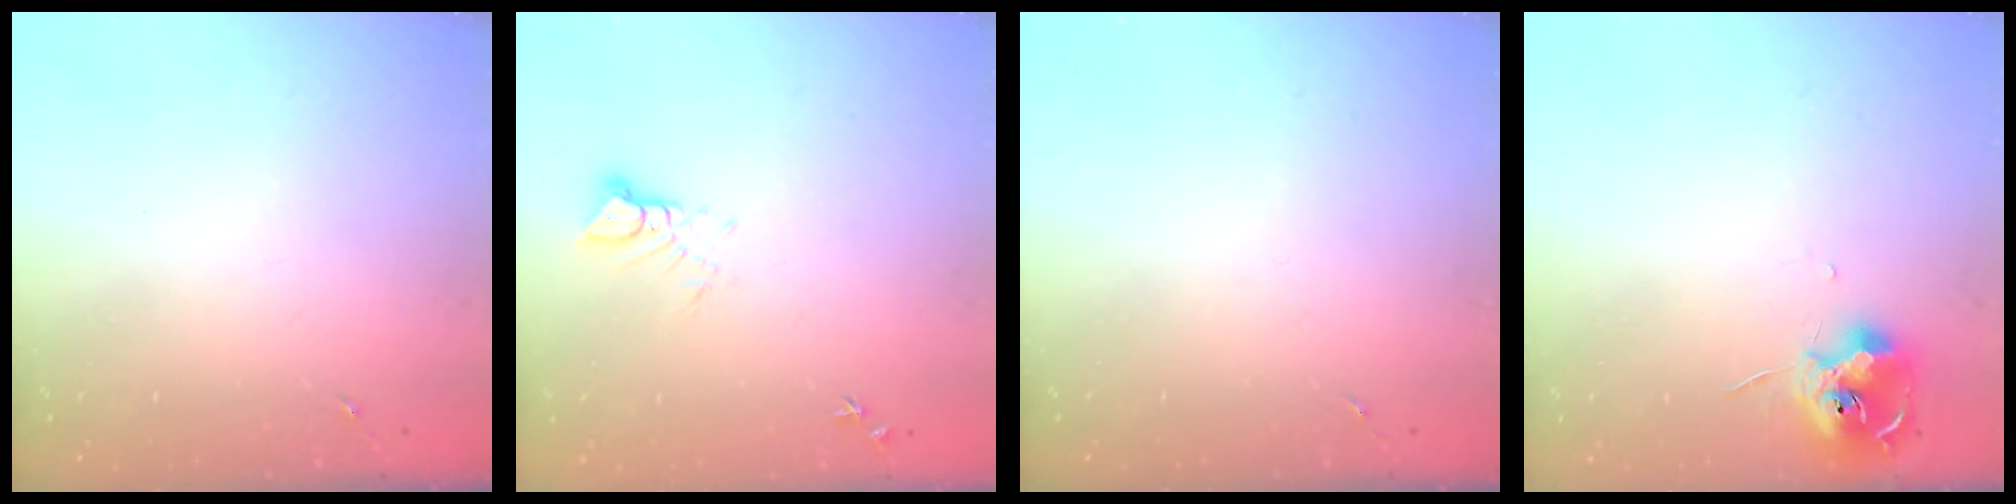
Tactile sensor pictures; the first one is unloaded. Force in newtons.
{"total": 4.1, "press": 4.1, "slide": 0.2}
{"total": 0.0}
{"total": 11.1, "press": 11.0, "slide": 0.6}